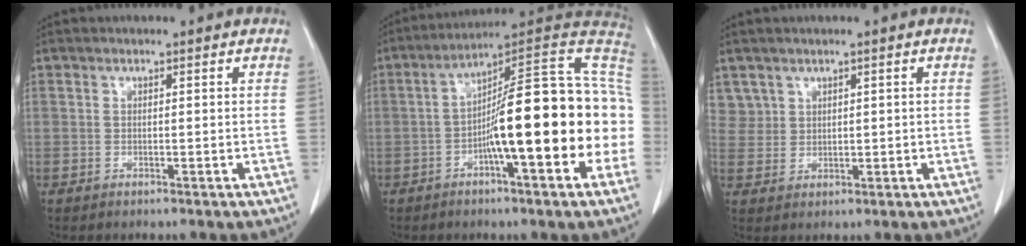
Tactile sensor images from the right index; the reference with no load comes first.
{"total": 22.2, "force": [-3.3, 3.5, 21.7], "torque": [-0.256, 0.040, -0.045]}
{"total": 3.8, "force": [1.6, 3.4, 0.4], "torque": [-0.005, 0.014, 0.040]}